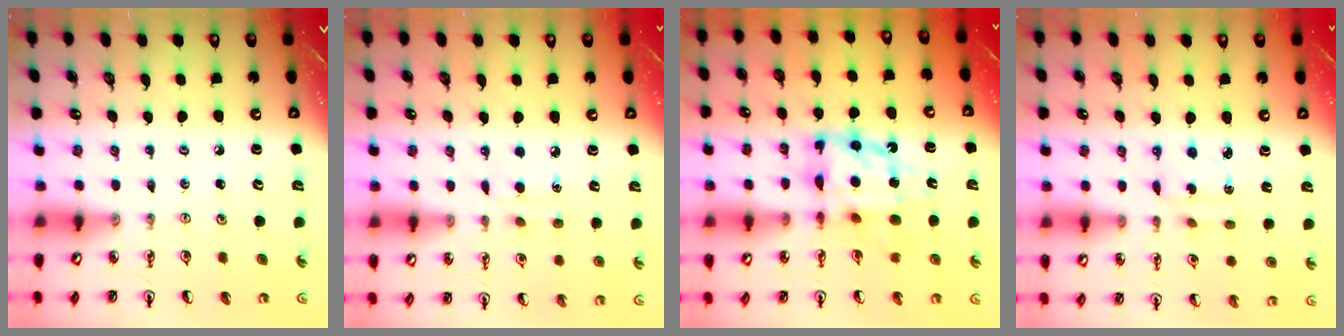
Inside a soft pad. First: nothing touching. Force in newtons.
{"total": 5.4, "press": 5.4, "slide": 0.6}
{"total": 11.8, "press": 11.7, "slide": 1.0}
{"total": 3.7, "press": 3.7, "slide": 0.2}